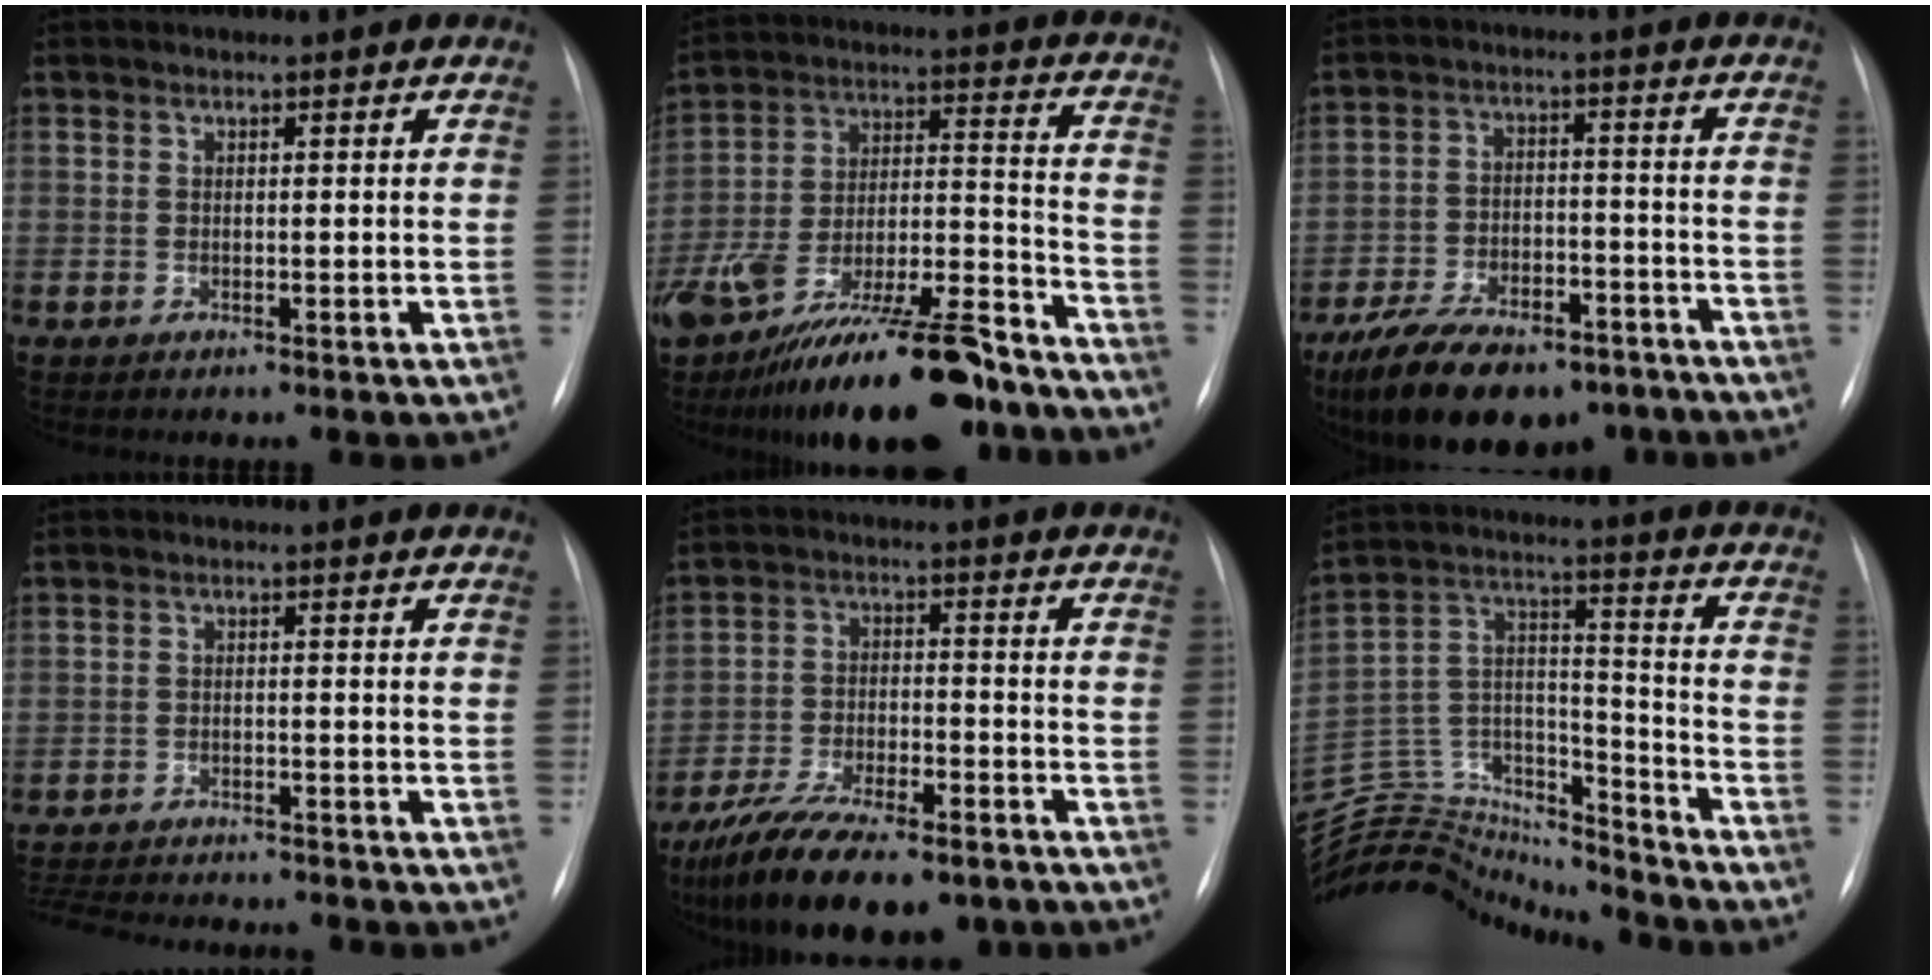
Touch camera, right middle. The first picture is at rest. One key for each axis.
{"total": 27.8, "fx": -21.0, "fy": 6.3, "fz": 17.0, "tx": -0.271, "ty": -0.006, "tz": -0.336}
{"total": 16.5, "fx": -12.1, "fy": 7.1, "fz": 8.7, "tx": -0.161, "ty": 0.003, "tz": -0.193}
{"total": 13.8, "fx": -12.7, "fy": 2.7, "fz": 4.8, "tx": -0.108, "ty": -0.010, "tz": -0.177}
{"total": 16.7, "fx": -12.6, "fy": 5.6, "fz": 9.4, "tx": -0.168, "ty": -0.012, "tz": -0.203}
{"total": 23.6, "fx": -22.4, "fy": 5.9, "fz": 4.7, "tx": -0.130, "ty": 0.051, "tz": -0.360}